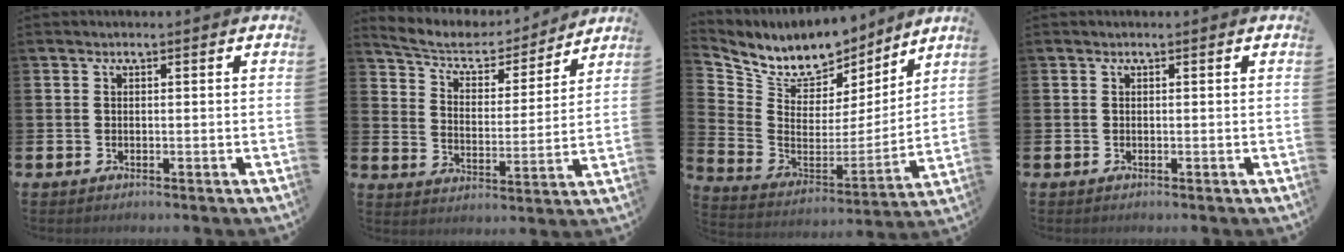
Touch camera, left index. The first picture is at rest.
{"total": 6.5, "force": [6.1, 1.9, 1.3], "torque": [-0.057, -0.050, 0.101]}
{"total": 8.9, "force": [8.1, 3.6, 1.0], "torque": [-0.080, -0.054, 0.146]}
{"total": 0.0}